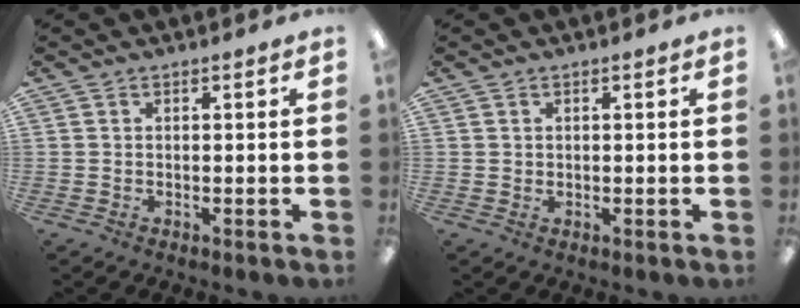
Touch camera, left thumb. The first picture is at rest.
{"total": 0.7, "force": [0.4, 0.6, 0.1], "torque": [-0.003, 0.003, 0.007]}